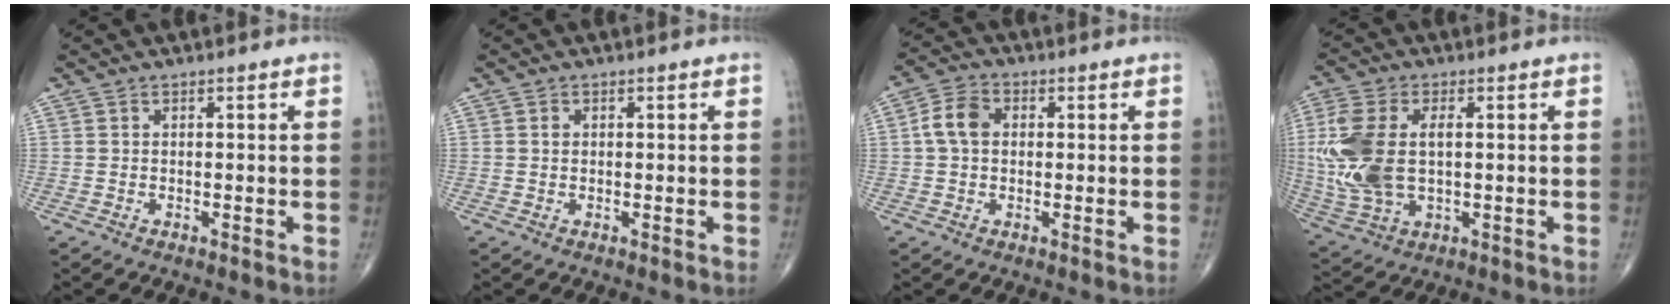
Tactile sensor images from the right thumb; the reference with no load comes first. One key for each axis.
{"total": 1.0, "fx": 0.2, "fy": 0.8, "fz": 0.5, "tx": -0.010, "ty": 0.001, "tz": 0.003}
{"total": 5.9, "fx": 0.6, "fy": 4.3, "fz": 4.0, "tx": -0.076, "ty": 0.016, "tz": 0.004}
{"total": 14.9, "fx": 1.0, "fy": 8.5, "fz": 12.2, "tx": -0.292, "ty": -0.001, "tz": 0.024}